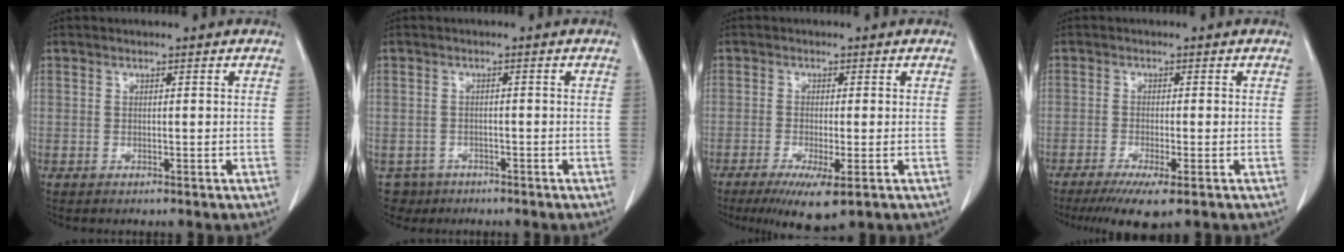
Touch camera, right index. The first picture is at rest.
{"total": 3.9, "force": [-2.4, 3.0, -0.4], "torque": [0.007, 0.007, -0.040]}
{"total": 6.3, "force": [-3.4, 0.8, 5.2], "torque": [-0.086, -0.019, -0.052]}
{"total": 5.8, "force": [-3.7, 0.3, 4.4], "torque": [-0.070, -0.016, -0.059]}